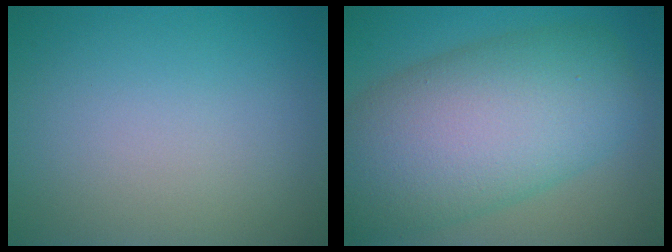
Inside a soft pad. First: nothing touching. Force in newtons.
{"total": 12.3, "press": 12.3, "slide": 0.4}